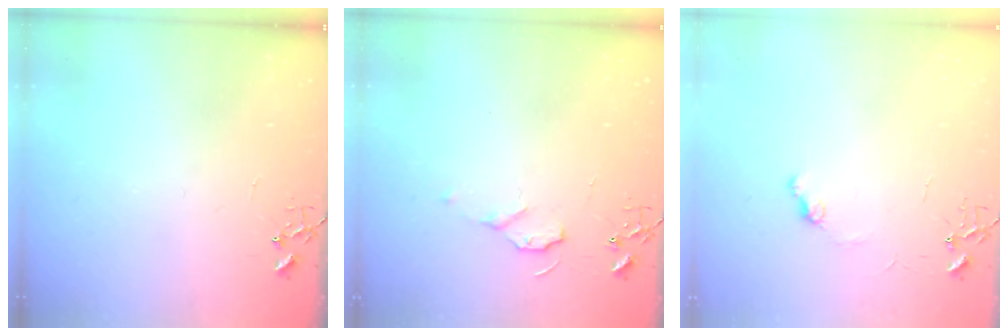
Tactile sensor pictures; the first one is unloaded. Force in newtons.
{"total": 7.0, "press": 6.9, "slide": 0.8}
{"total": 5.8, "press": 5.7, "slide": 0.6}